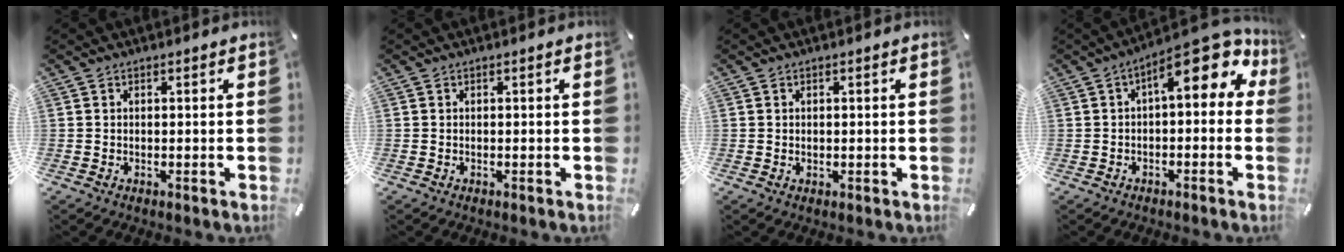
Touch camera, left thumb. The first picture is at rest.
{"total": 0.0}
{"total": 0.6, "force": [0.2, 0.5, 0.1], "torque": [0.006, -0.001, 0.001]}
{"total": 12.7, "force": [5.1, 5.5, 10.3], "torque": [-0.145, -0.037, 0.083]}